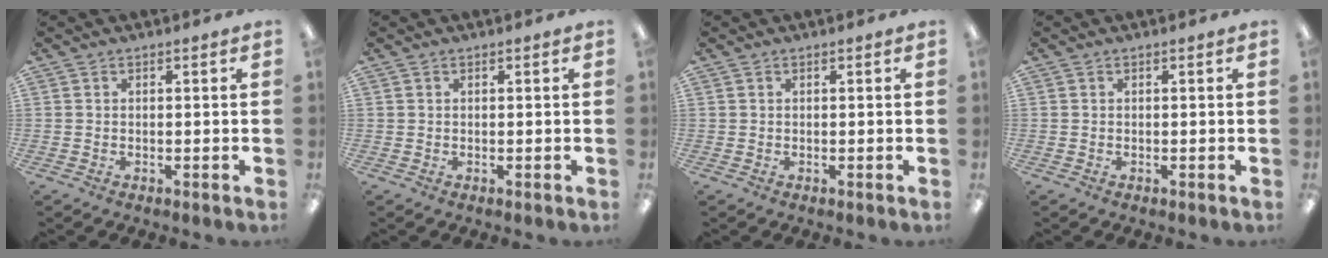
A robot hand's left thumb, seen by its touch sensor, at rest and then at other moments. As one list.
[{"total": 0.0}, {"total": 0.0}, {"total": 0.0}]